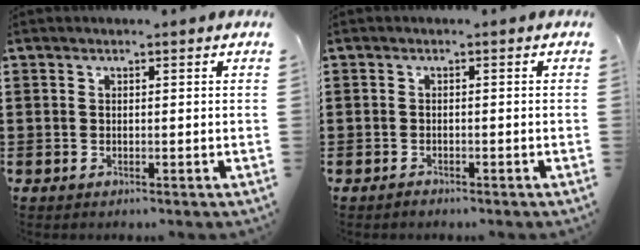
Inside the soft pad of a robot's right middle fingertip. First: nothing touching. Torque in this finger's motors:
{"motor_torque": [0.69, -0.54, 0.00, 0.00]}